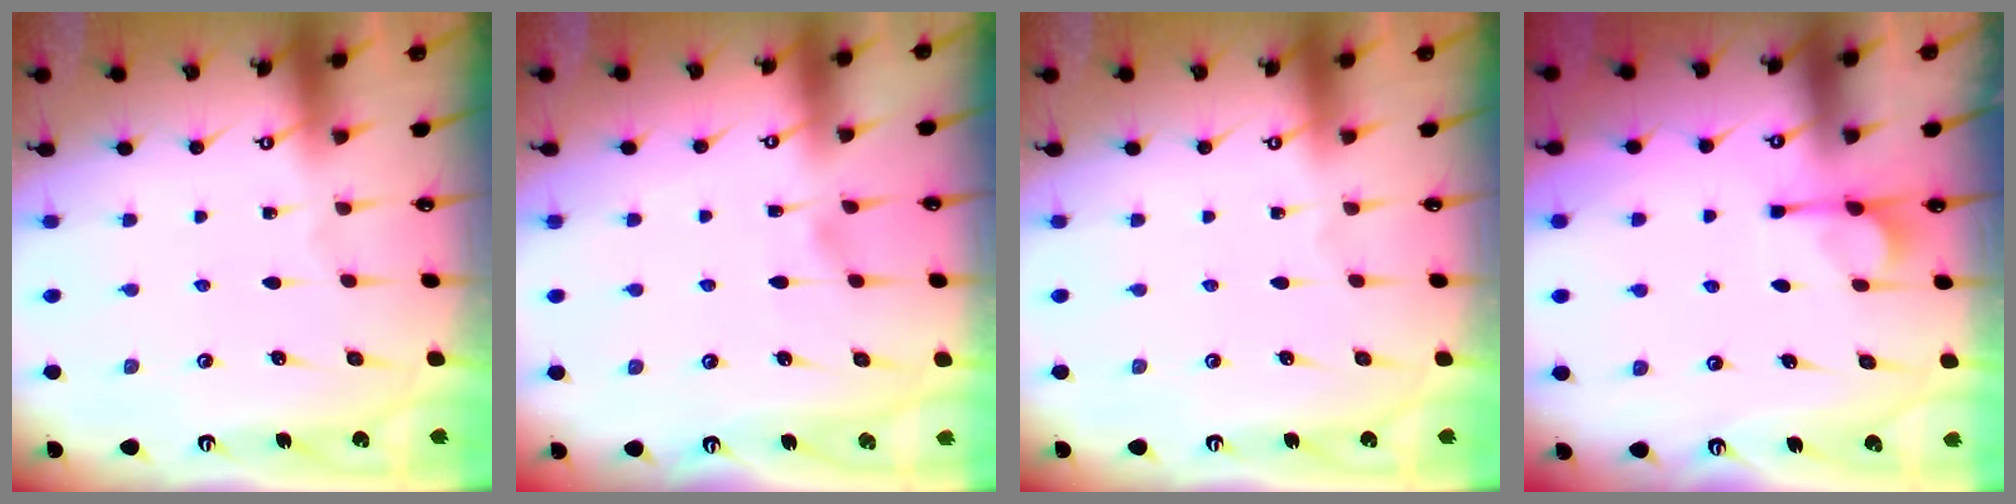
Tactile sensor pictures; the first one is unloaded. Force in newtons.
{"total": 3.9, "press": 3.9, "slide": 0.4}
{"total": 0.0}
{"total": 5.4, "press": 5.4, "slide": 0.5}